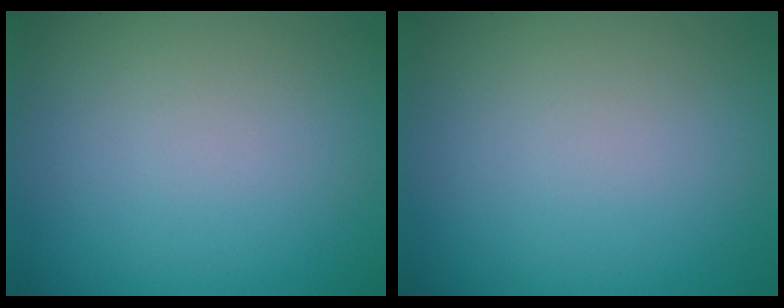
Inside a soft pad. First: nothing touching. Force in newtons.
{"total": 0.0}